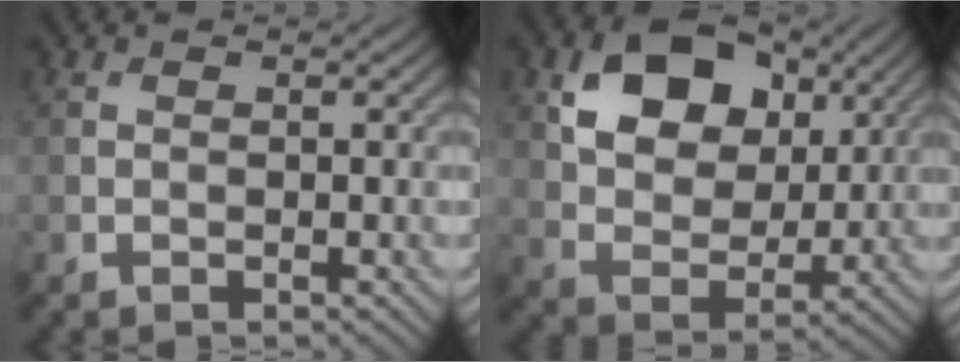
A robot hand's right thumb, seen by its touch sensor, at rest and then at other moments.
{"total": 11.7, "force": [4.8, 7.8, 7.3], "torque": [-0.140, 0.010, 0.072]}